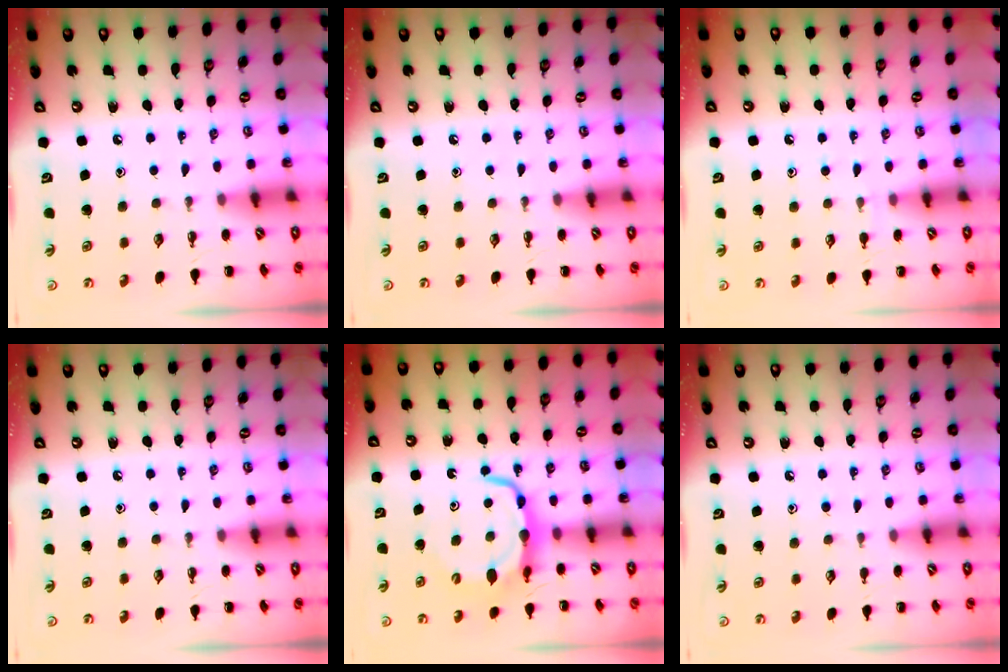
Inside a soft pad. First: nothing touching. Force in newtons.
{"total": 0.0}
{"total": 5.9, "press": 5.6, "slide": 1.9}
{"total": 0.0}
{"total": 7.2, "press": 7.2, "slide": 0.4}
{"total": 4.8, "press": 4.4, "slide": 1.9}